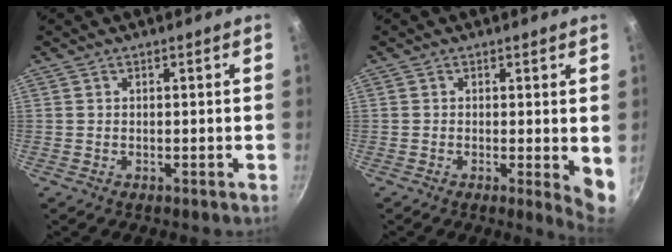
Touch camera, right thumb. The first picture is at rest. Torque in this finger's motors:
{"motor_torque": [-0.24, 0.74, 0.10, -0.14, 0.02]}